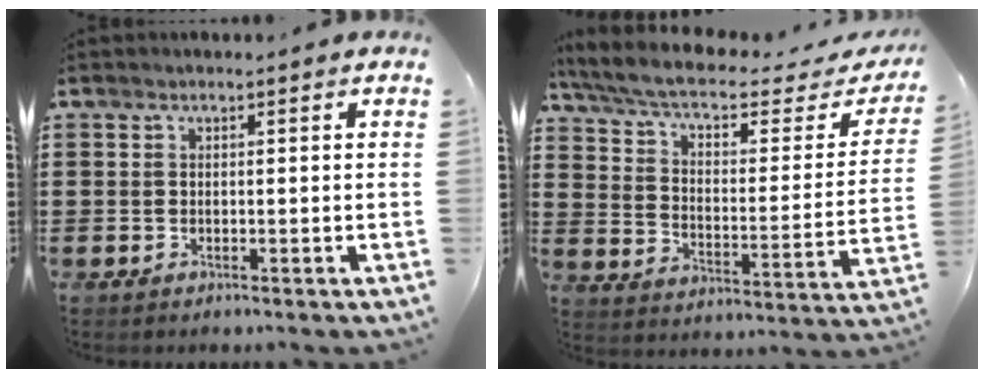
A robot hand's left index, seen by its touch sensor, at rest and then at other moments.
{"total": 6.8, "force": [5.2, 1.3, 4.3], "torque": [-0.105, -0.034, 0.086]}